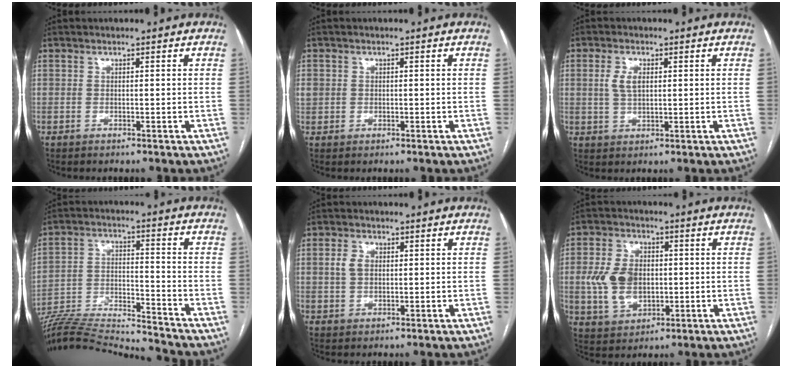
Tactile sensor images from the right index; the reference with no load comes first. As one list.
[{"total": 2.5, "force": [0.2, 2.4, 0.9], "torque": [-0.030, 0.013, 0.011]}, {"total": 3.7, "force": [0.9, 1.9, 3.1], "torque": [-0.066, 0.006, 0.020]}, {"total": 16.9, "force": [-16.4, -0.9, 4.1], "torque": [-0.079, 0.001, -0.273]}, {"total": 3.0, "force": [0.7, 2.1, 2.0], "torque": [-0.046, 0.010, 0.017]}, {"total": 9.2, "force": [0.0, 6.4, 6.6], "torque": [-0.144, 0.015, 0.011]}]